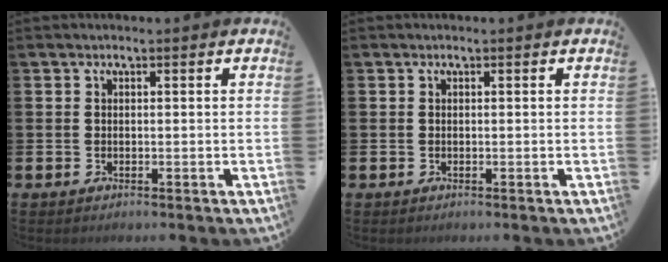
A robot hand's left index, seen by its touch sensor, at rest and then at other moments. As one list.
[{"total": 0.0}]